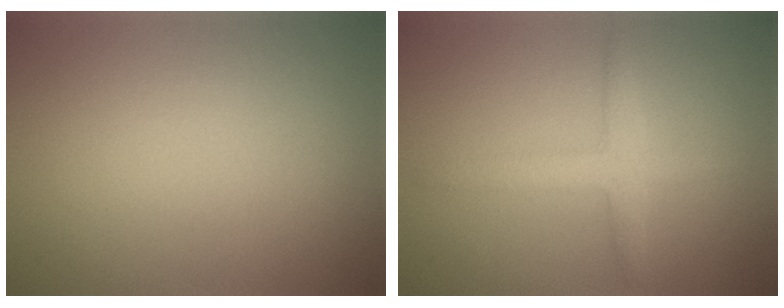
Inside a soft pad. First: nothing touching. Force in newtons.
{"total": 2.7, "press": 2.7, "slide": 0.2}